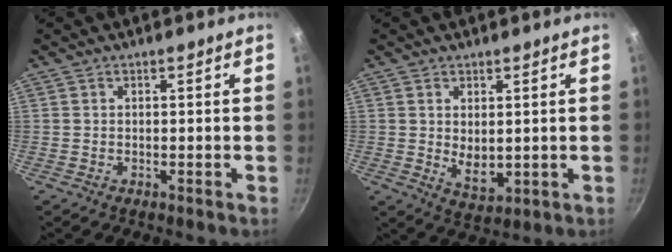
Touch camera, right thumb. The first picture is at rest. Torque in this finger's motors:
{"motor_torque": [-0.22, 0.49, 0.56, 0.28, 0.11]}